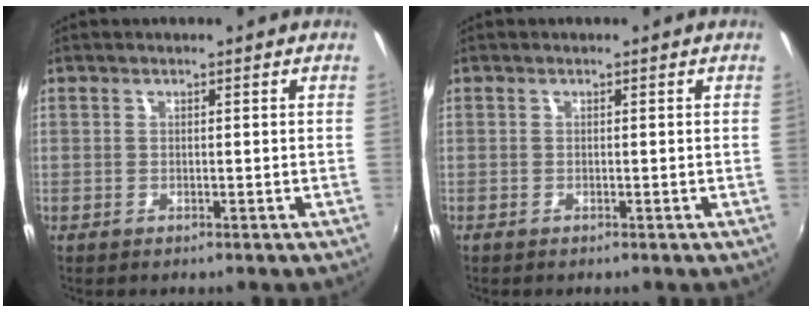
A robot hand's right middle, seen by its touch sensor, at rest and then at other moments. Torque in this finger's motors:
{"motor_torque": [-0.42, -0.02, 0.01, 0.00]}